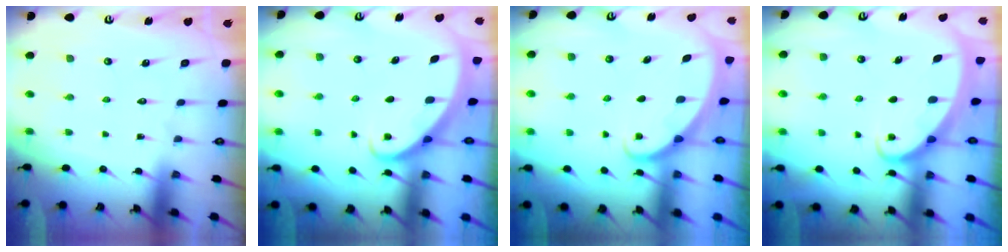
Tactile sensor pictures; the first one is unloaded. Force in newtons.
{"total": 2.9, "press": 2.9, "slide": 0.2}
{"total": 1.6, "press": 1.5, "slide": 0.1}
{"total": 2.0, "press": 2.0, "slide": 0.2}